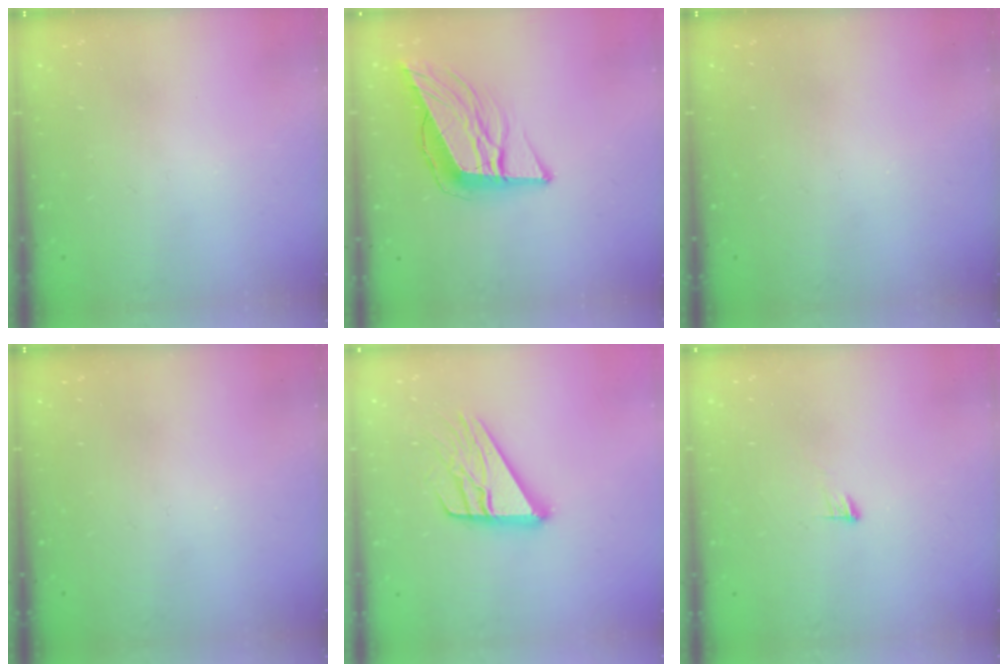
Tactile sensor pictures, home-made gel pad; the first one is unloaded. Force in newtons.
{"total": 12.4, "press": 11.9, "slide": 3.6}
{"total": 0.0}
{"total": 0.0}
{"total": 15.4, "press": 15.3, "slide": 1.4}
{"total": 3.3, "press": 3.3, "slide": 0.2}